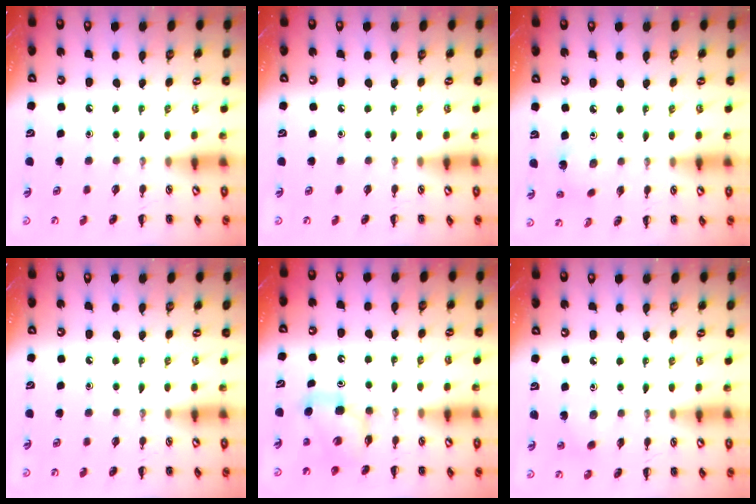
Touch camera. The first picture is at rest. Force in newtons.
{"total": 0.0}
{"total": 2.7, "press": 2.5, "slide": 0.9}
{"total": 0.0}
{"total": 8.1, "press": 8.0, "slide": 1.1}
{"total": 2.8, "press": 2.6, "slide": 0.9}